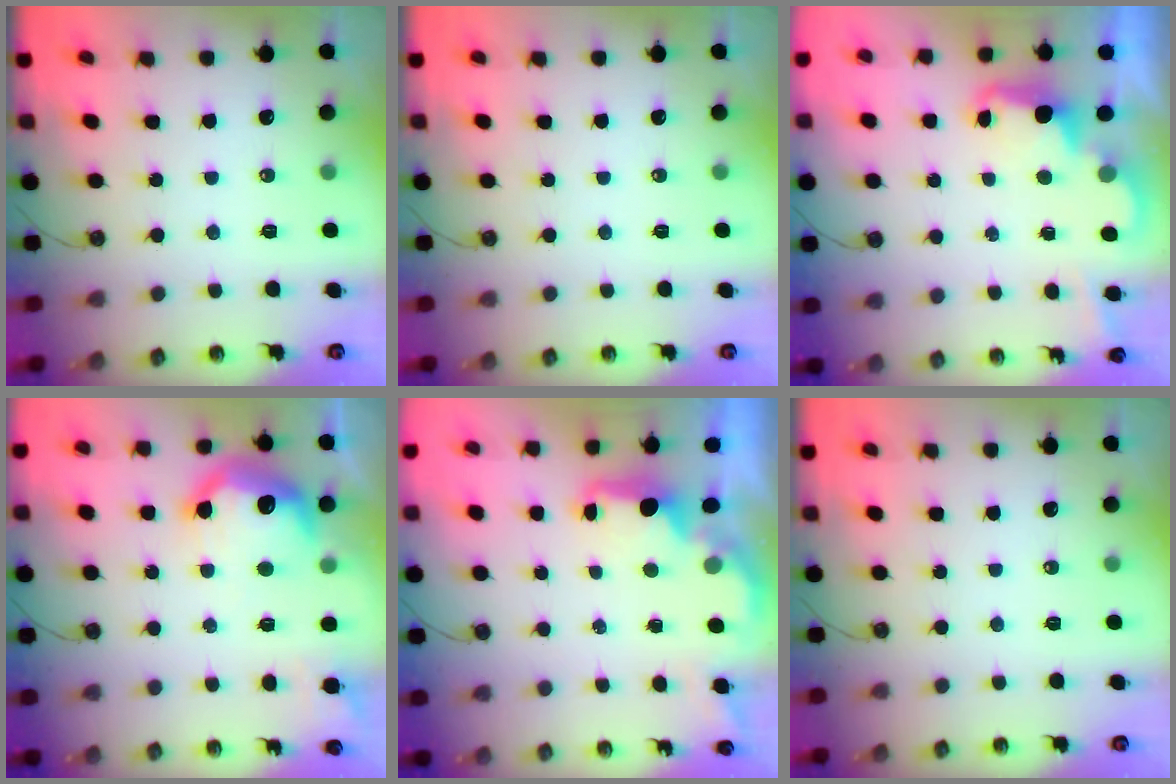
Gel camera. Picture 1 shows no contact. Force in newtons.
{"total": 0.0}
{"total": 2.6, "press": 2.5, "slide": 0.6}
{"total": 13.6, "press": 13.6, "slide": 0.9}
{"total": 1.8, "press": 1.7, "slide": 0.6}
{"total": 0.0}